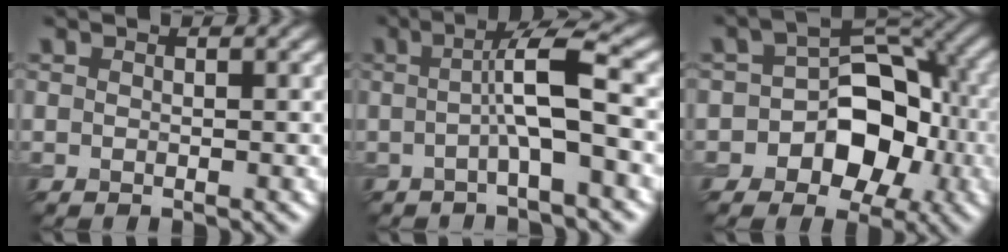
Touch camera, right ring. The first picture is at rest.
{"total": 5.1, "force": [-0.4, 0.7, 5.0], "torque": [-0.081, 0.014, -0.017]}
{"total": 8.2, "force": [-2.4, 5.7, 5.4], "torque": [-0.059, 0.004, -0.042]}